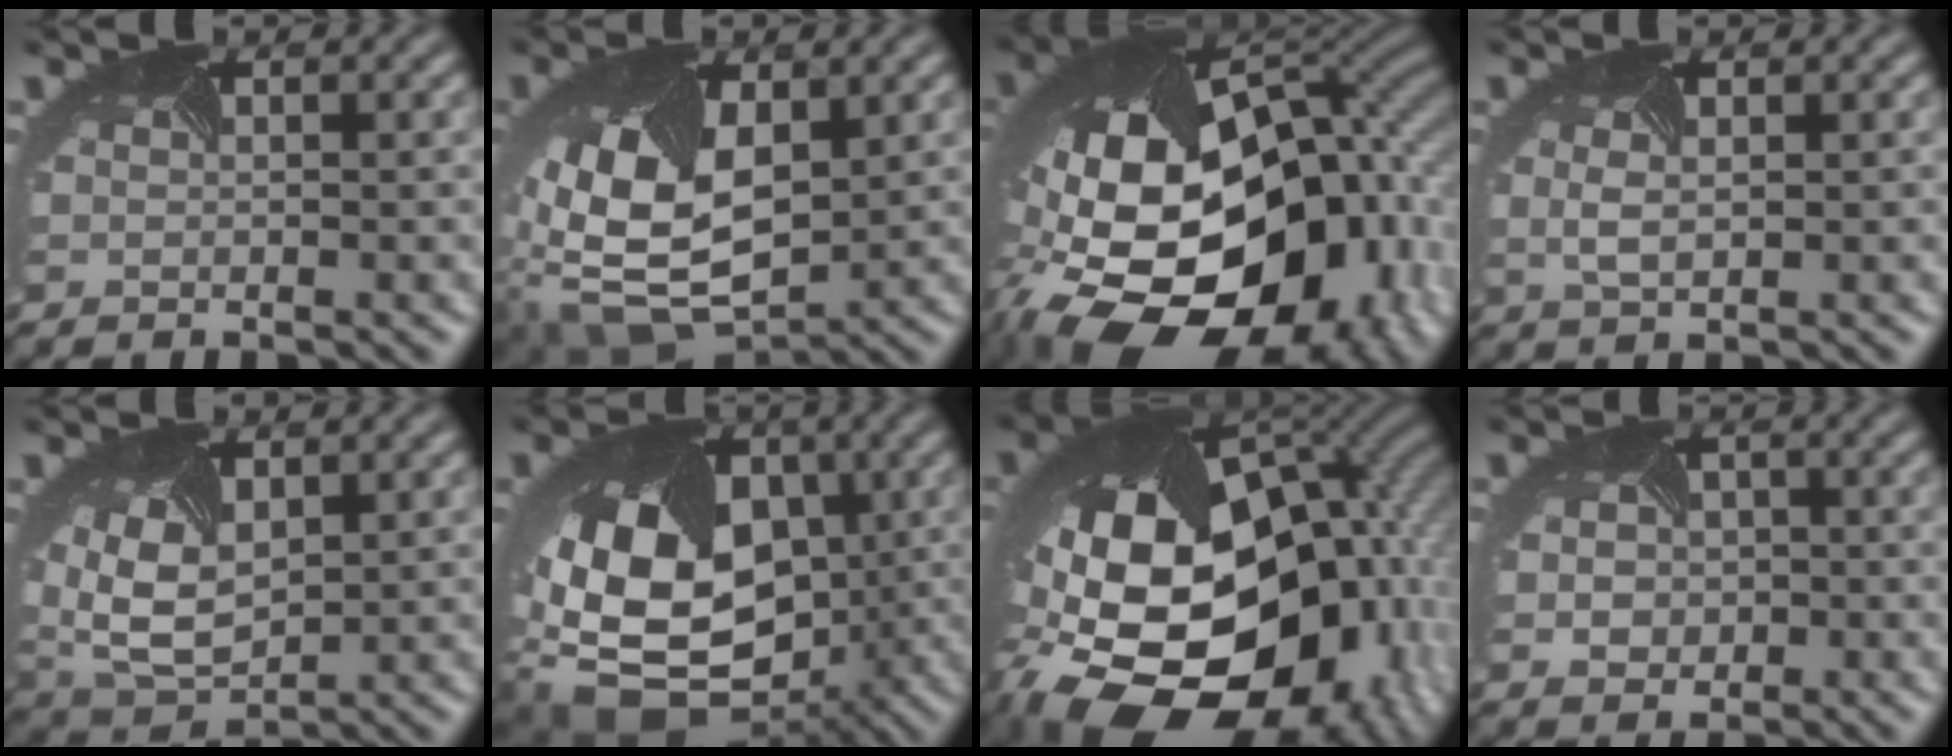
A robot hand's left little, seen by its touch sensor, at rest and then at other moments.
{"total": 11.1, "force": [0.4, 6.7, 8.8], "torque": [-0.214, -0.023, 0.013]}
{"total": 20.8, "force": [-6.1, 13.4, 14.7], "torque": [-0.292, -0.050, -0.077]}
{"total": 1.4, "force": [0.2, 0.7, 1.2], "torque": [-0.033, -0.002, 0.009]}
{"total": 6.5, "force": [1.2, 4.1, 4.9], "torque": [-0.129, -0.008, 0.029]}
{"total": 15.7, "force": [-2.5, 11.1, 10.9], "torque": [-0.189, -0.036, -0.026]}
{"total": 20.7, "force": [-4.2, 14.7, 14.0], "torque": [-0.271, -0.057, -0.037]}
{"total": 2.9, "force": [-0.2, 2.5, 1.5], "torque": [-0.021, -0.001, -0.002]}